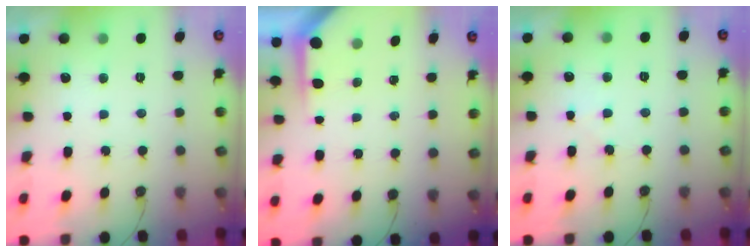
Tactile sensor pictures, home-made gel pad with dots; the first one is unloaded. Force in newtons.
{"total": 3.2, "press": 3.2, "slide": 0.4}
{"total": 3.1, "press": 3.1, "slide": 0.6}